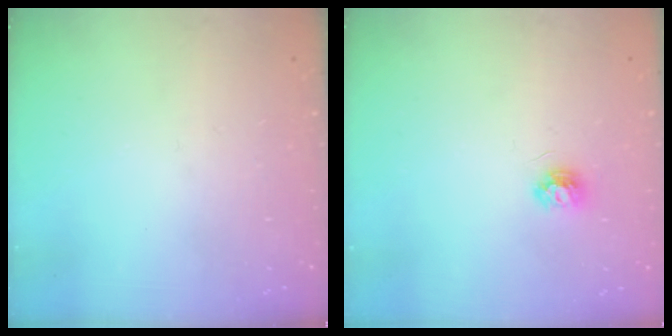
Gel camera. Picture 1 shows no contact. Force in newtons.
{"total": 3.7, "press": 3.7, "slide": 0.4}